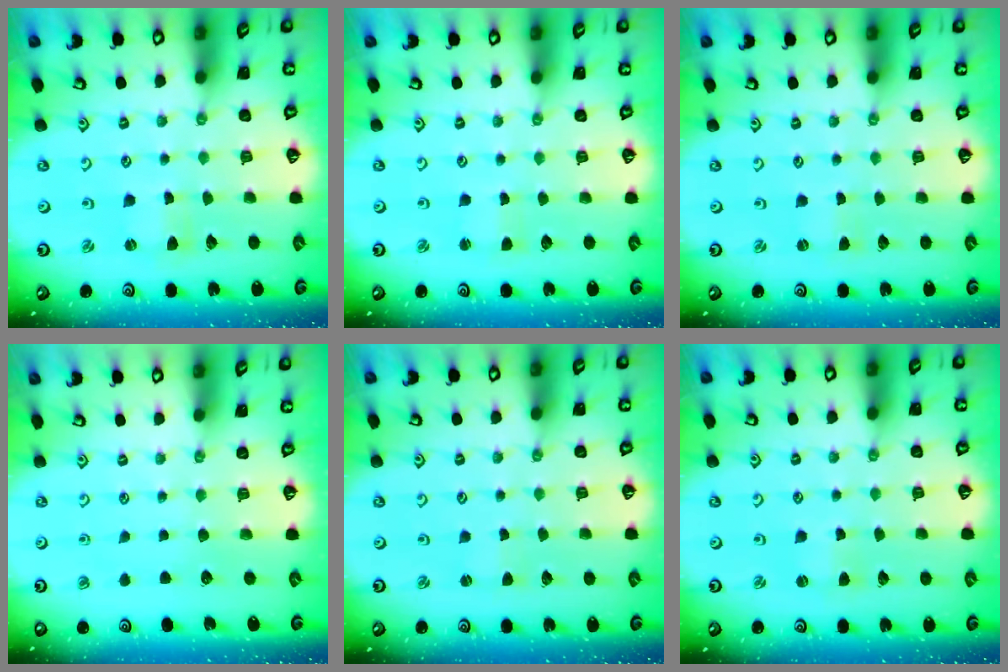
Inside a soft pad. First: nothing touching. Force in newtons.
{"total": 1.3, "press": 1.3, "slide": 0.1}
{"total": 0.0}
{"total": 0.0}
{"total": 0.0}
{"total": 1.0, "press": 1.0, "slide": 0.1}